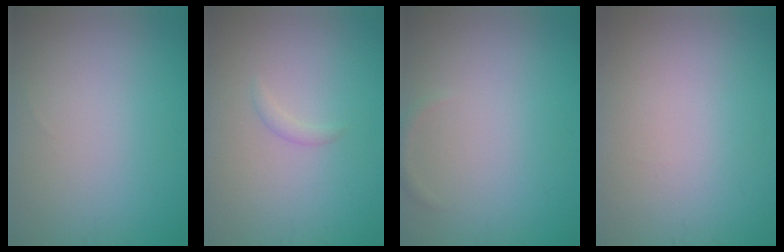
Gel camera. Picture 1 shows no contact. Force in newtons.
{"total": 0.9, "press": 0.9, "slide": 0.0}
{"total": 0.5, "press": 0.5, "slide": 0.1}
{"total": 0.0}